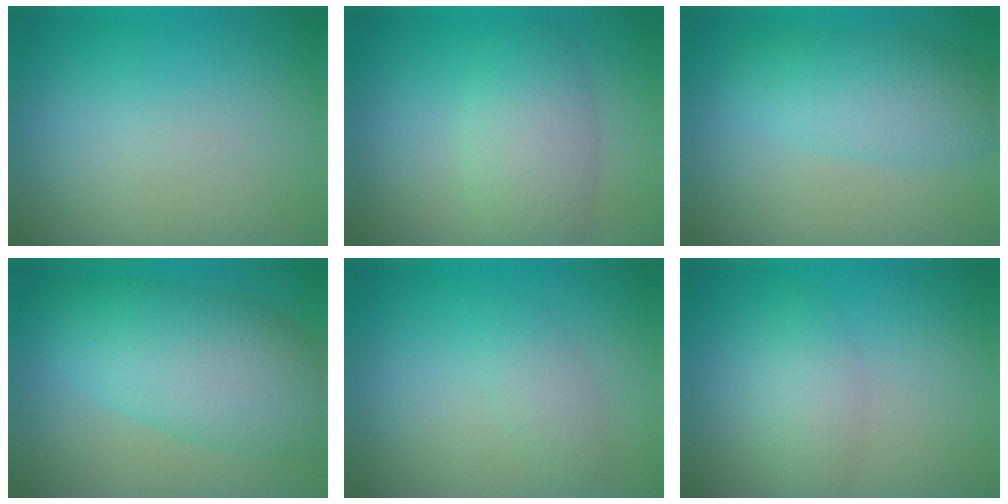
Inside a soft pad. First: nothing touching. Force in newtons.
{"total": 4.4, "press": 4.4, "slide": 0.1}
{"total": 4.7, "press": 4.7, "slide": 0.1}
{"total": 8.7, "press": 8.6, "slide": 0.2}
{"total": 1.7, "press": 1.7, "slide": 0.0}
{"total": 2.4, "press": 2.4, "slide": 0.0}